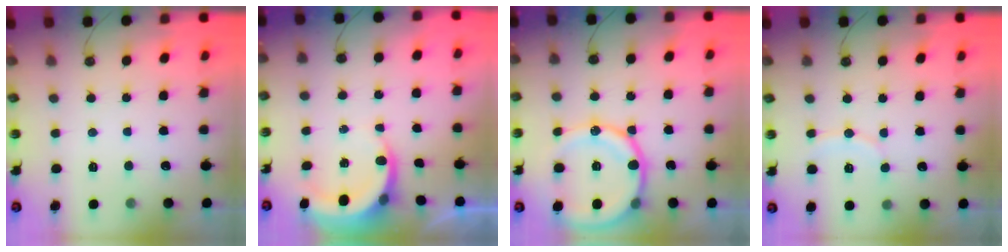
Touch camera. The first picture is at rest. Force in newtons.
{"total": 4.3, "press": 4.3, "slide": 0.3}
{"total": 17.4, "press": 17.0, "slide": 3.7}
{"total": 7.1, "press": 6.9, "slide": 1.8}